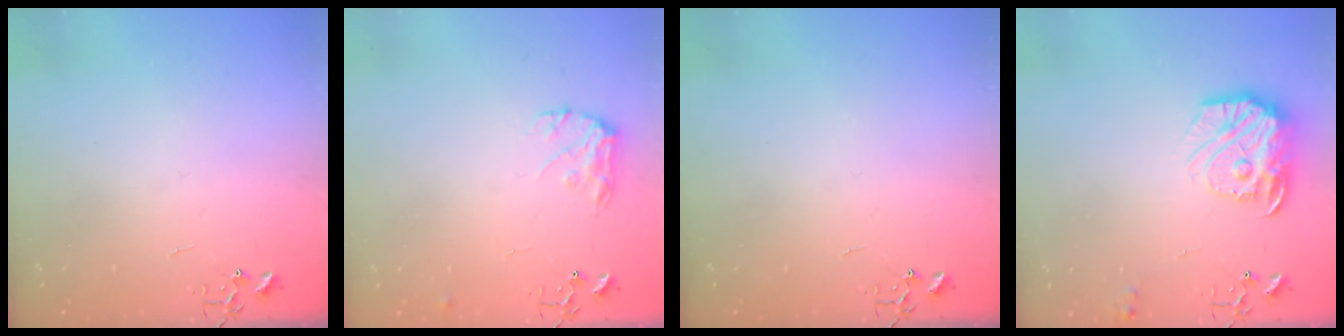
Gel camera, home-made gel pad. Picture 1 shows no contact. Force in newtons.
{"total": 8.9, "press": 8.9, "slide": 0.2}
{"total": 0.0}
{"total": 17.0, "press": 16.9, "slide": 1.2}